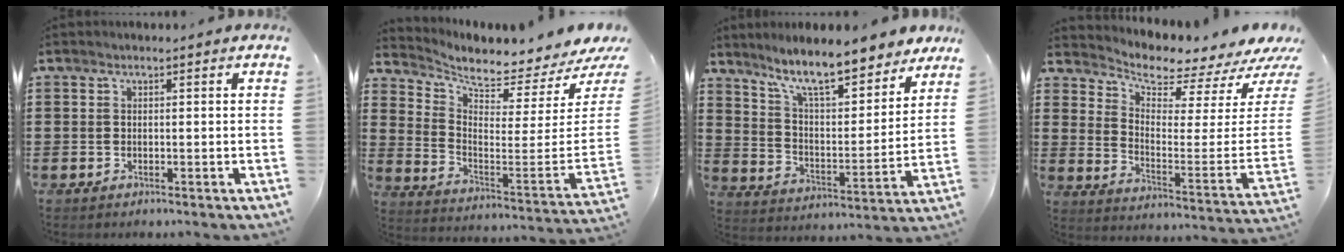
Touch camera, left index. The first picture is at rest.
{"total": 4.1, "force": [3.8, -0.1, 1.7], "torque": [-0.052, -0.065, 0.057]}
{"total": 10.2, "force": [8.9, 1.1, 5.0], "torque": [-0.122, -0.049, 0.153]}
{"total": 4.3, "force": [4.0, 0.6, 1.4], "torque": [-0.040, -0.057, 0.060]}